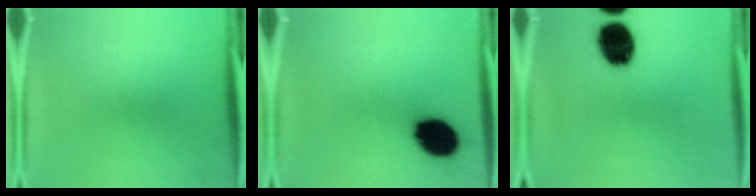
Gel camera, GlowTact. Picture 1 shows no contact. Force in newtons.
{"total": 13.7}
{"total": 15.0}